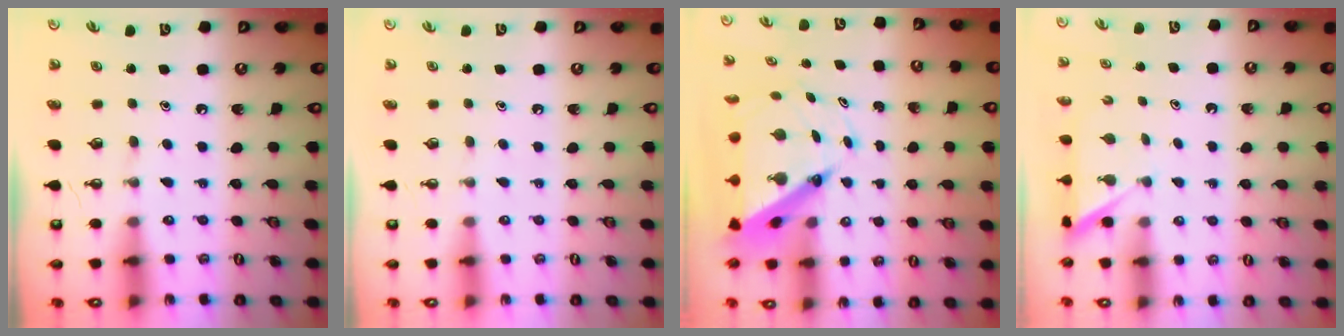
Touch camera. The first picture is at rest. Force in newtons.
{"total": 0.0}
{"total": 8.6, "press": 8.5, "slide": 0.8}
{"total": 2.4, "press": 2.4, "slide": 0.3}